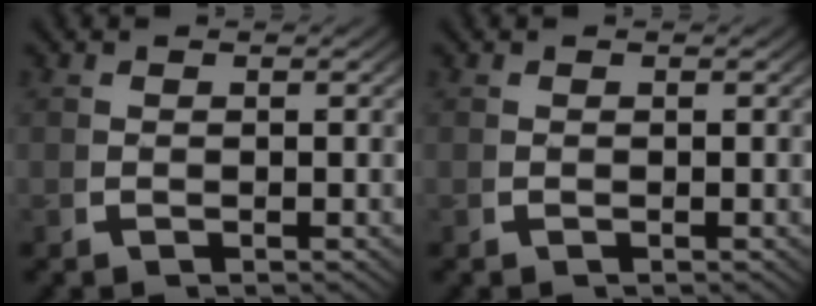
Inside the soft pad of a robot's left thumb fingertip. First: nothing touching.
{"total": 0.0}